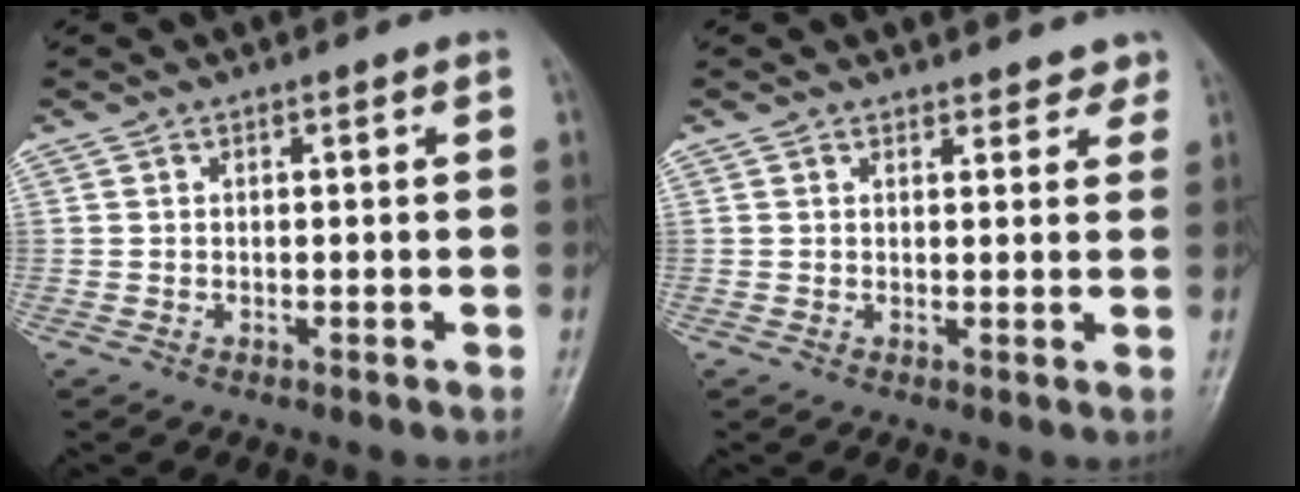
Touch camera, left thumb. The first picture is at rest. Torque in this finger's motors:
{"motor_torque": [-0.65, 0.01, -0.36, -0.17, 0.03]}